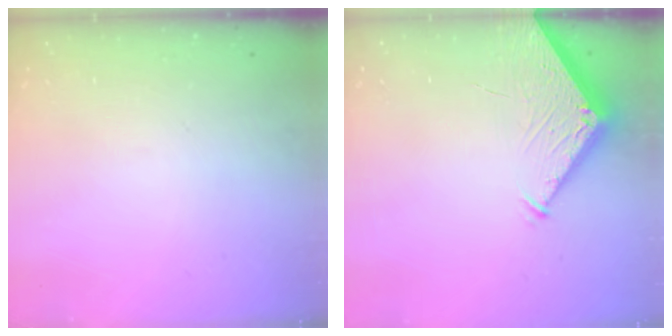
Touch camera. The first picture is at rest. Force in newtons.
{"total": 4.2, "press": 4.2, "slide": 0.5}